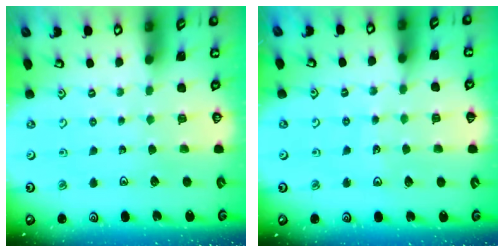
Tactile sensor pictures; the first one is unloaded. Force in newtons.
{"total": 5.5, "press": 5.2, "slide": 1.8}